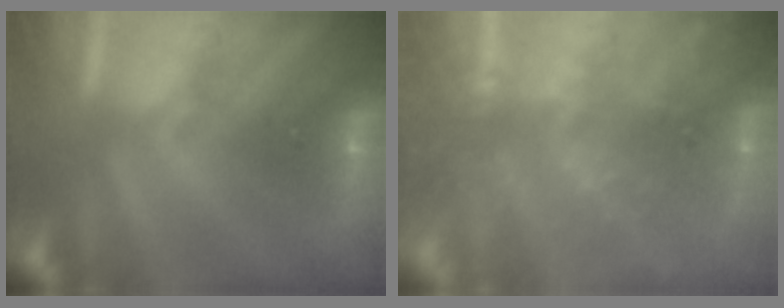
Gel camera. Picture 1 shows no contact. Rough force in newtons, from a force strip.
{"total": 9.7}